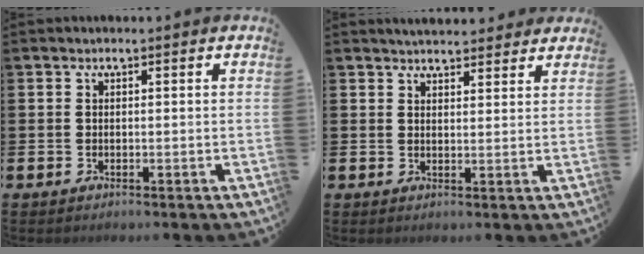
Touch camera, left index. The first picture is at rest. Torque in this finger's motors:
{"motor_torque": [0.97, -1.17, 0.25, 0.02]}